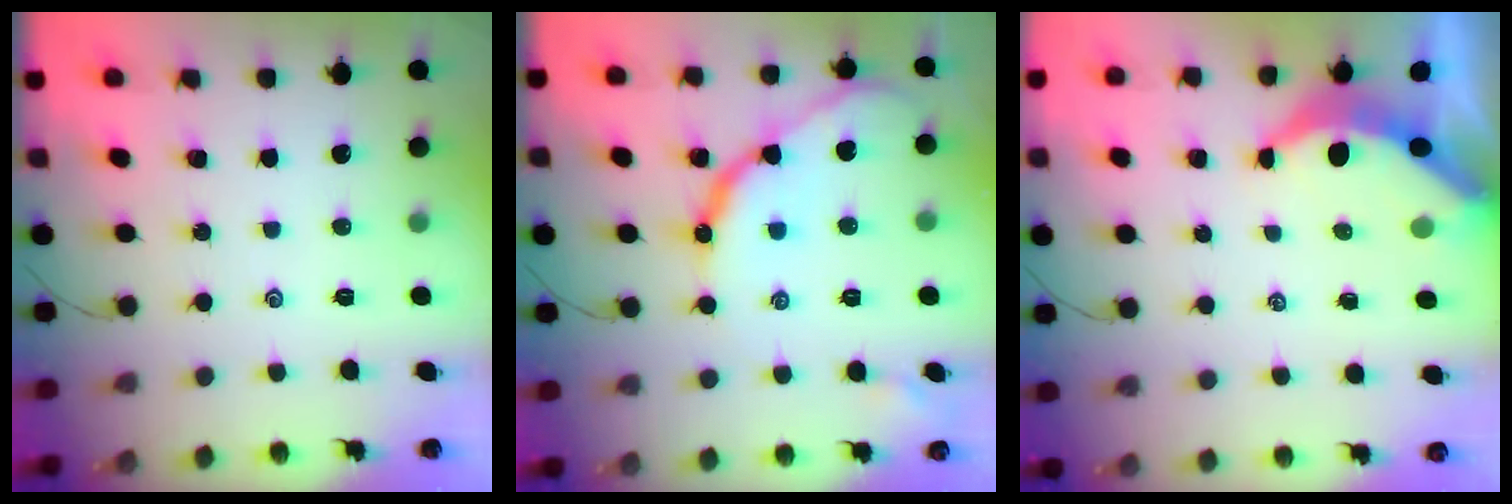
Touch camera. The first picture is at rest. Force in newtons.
{"total": 10.9, "press": 10.9, "slide": 0.6}
{"total": 5.4, "press": 5.4, "slide": 0.6}